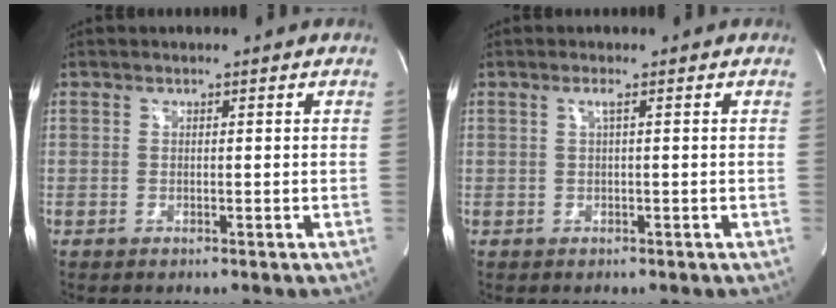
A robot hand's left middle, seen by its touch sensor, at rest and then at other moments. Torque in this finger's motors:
{"motor_torque": [0.13, 0.03, 0.16, 0.04]}